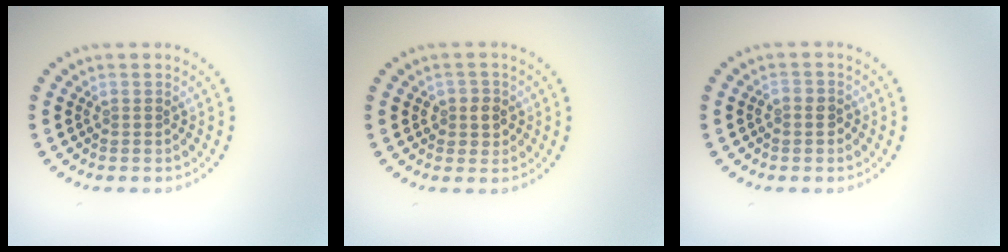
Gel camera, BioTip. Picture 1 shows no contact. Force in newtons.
{"total": 1.8, "press": 1.6, "slide": 0.7}
{"total": 1.0, "press": 0.9, "slide": 0.4}